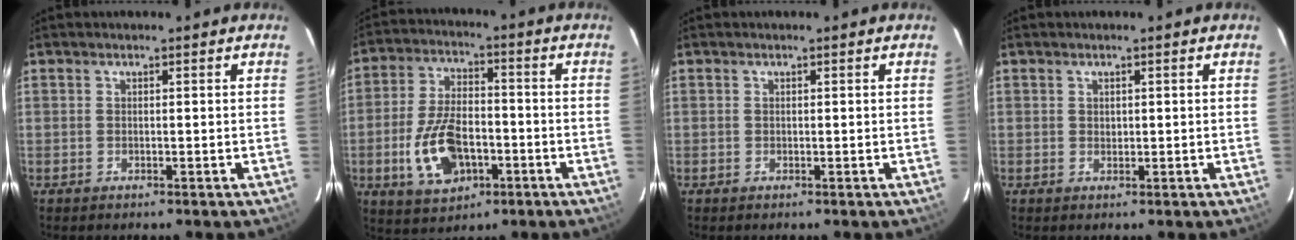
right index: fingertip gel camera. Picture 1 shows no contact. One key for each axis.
{"total": 13.1, "fx": -4.3, "fy": 7.4, "fz": 9.9, "tx": -0.205, "ty": 0.003, "tz": -0.065}
{"total": 0.0}
{"total": 0.7, "fx": 0.3, "fy": 0.6, "fz": 0.2, "tx": -0.001, "ty": 0.004, "tz": 0.007}